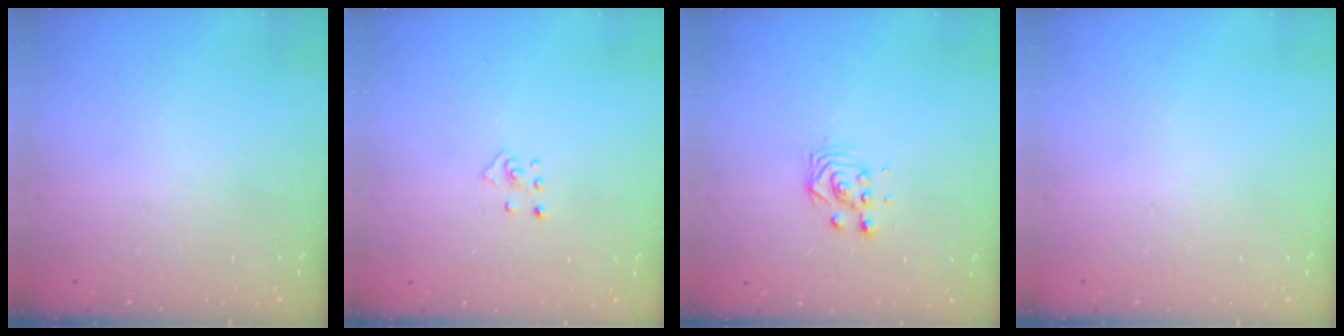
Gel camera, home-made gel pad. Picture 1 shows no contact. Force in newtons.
{"total": 3.9, "press": 3.9, "slide": 0.2}
{"total": 3.0, "press": 3.0, "slide": 0.0}
{"total": 0.0}